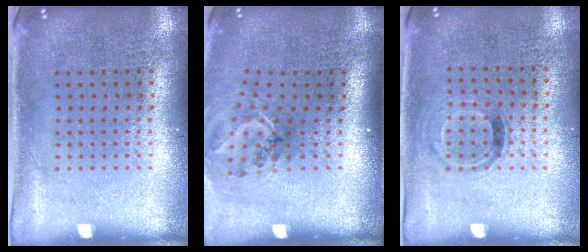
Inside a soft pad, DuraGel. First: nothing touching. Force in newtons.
{"total": 1.3, "press": 1.1, "slide": 0.7}
{"total": 0.9, "press": 0.7, "slide": 0.6}